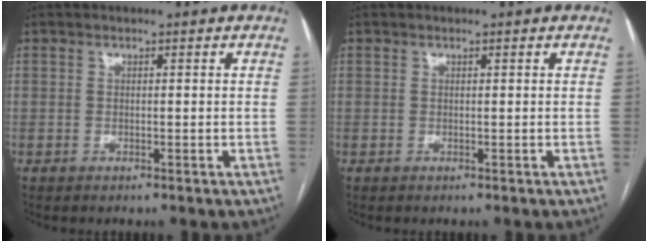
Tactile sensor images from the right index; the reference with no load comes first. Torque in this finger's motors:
{"motor_torque": [-0.15, 0.08, -0.03, 0.00]}